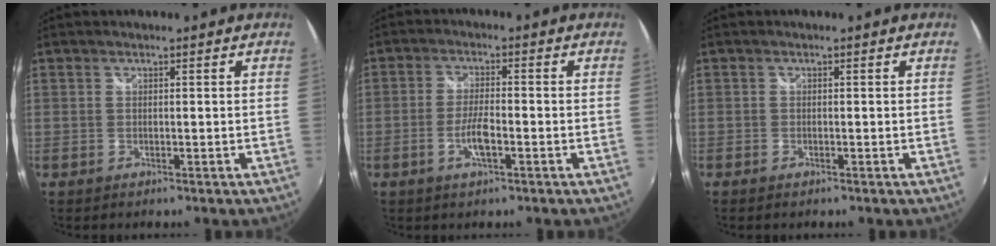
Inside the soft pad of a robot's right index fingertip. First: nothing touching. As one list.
[{"total": 4.7, "force": [-2.0, 1.2, 4.1], "torque": [-0.088, -0.001, -0.038]}, {"total": 0.8, "force": [-0.7, 0.3, 0.3], "torque": [-0.006, -0.004, -0.015]}]